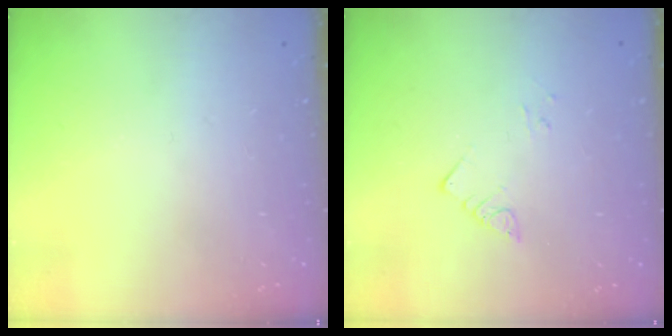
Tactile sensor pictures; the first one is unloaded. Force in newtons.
{"total": 2.8, "press": 2.8, "slide": 0.2}